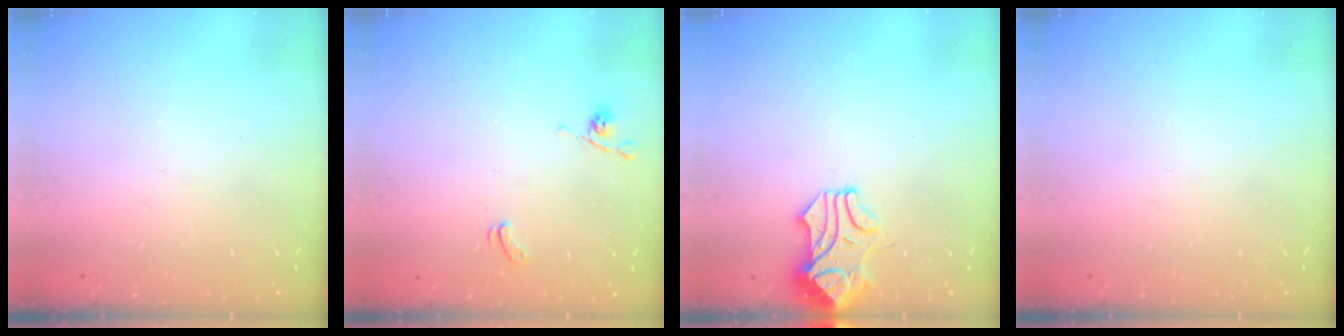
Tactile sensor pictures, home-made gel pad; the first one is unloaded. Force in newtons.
{"total": 0.0}
{"total": 1.1, "press": 1.0, "slide": 0.3}
{"total": 0.0}